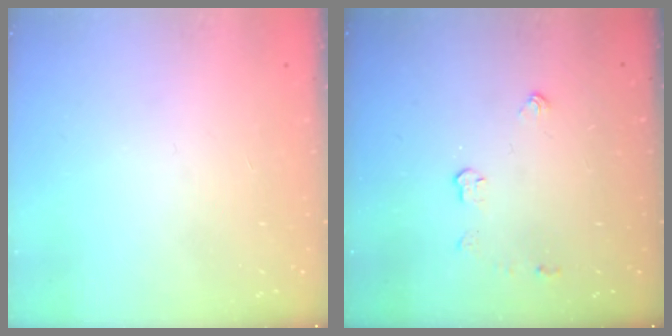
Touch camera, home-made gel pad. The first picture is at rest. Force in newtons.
{"total": 4.3, "press": 4.2, "slide": 0.7}